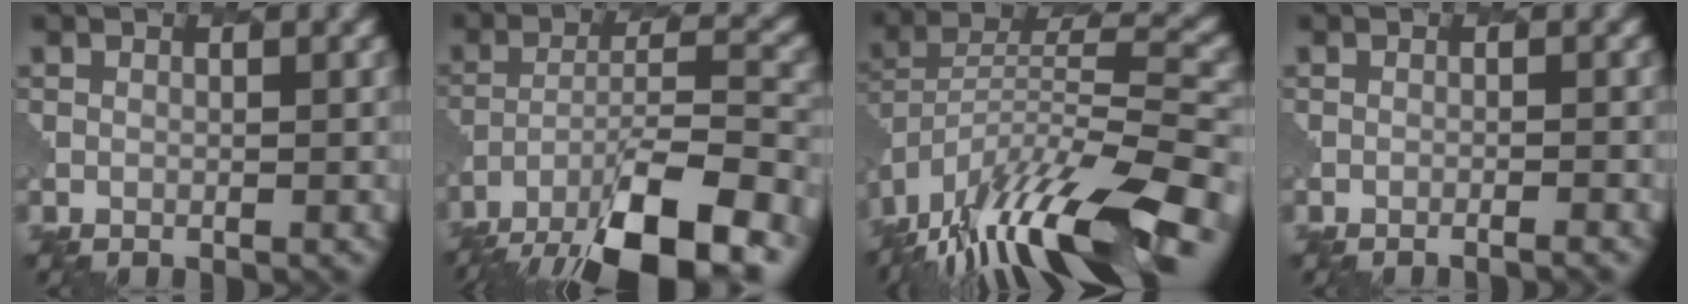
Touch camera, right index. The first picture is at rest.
{"total": 11.9, "force": [-8.3, 3.6, 7.7], "torque": [-0.131, 0.005, -0.142]}
{"total": 14.3, "force": [-10.2, 3.6, 9.5], "torque": [-0.179, 0.017, -0.174]}
{"total": 1.3, "force": [-1.1, 0.1, 0.7], "torque": [0.003, 0.006, -0.023]}